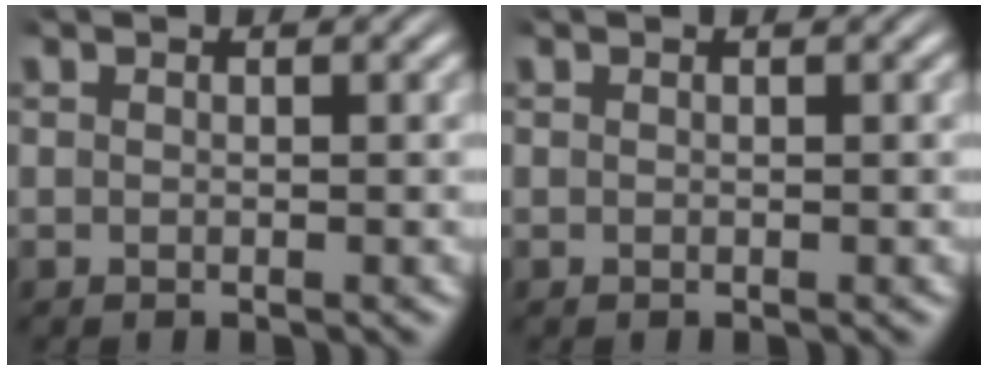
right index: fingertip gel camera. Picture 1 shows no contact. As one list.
[{"total": 0.0}]